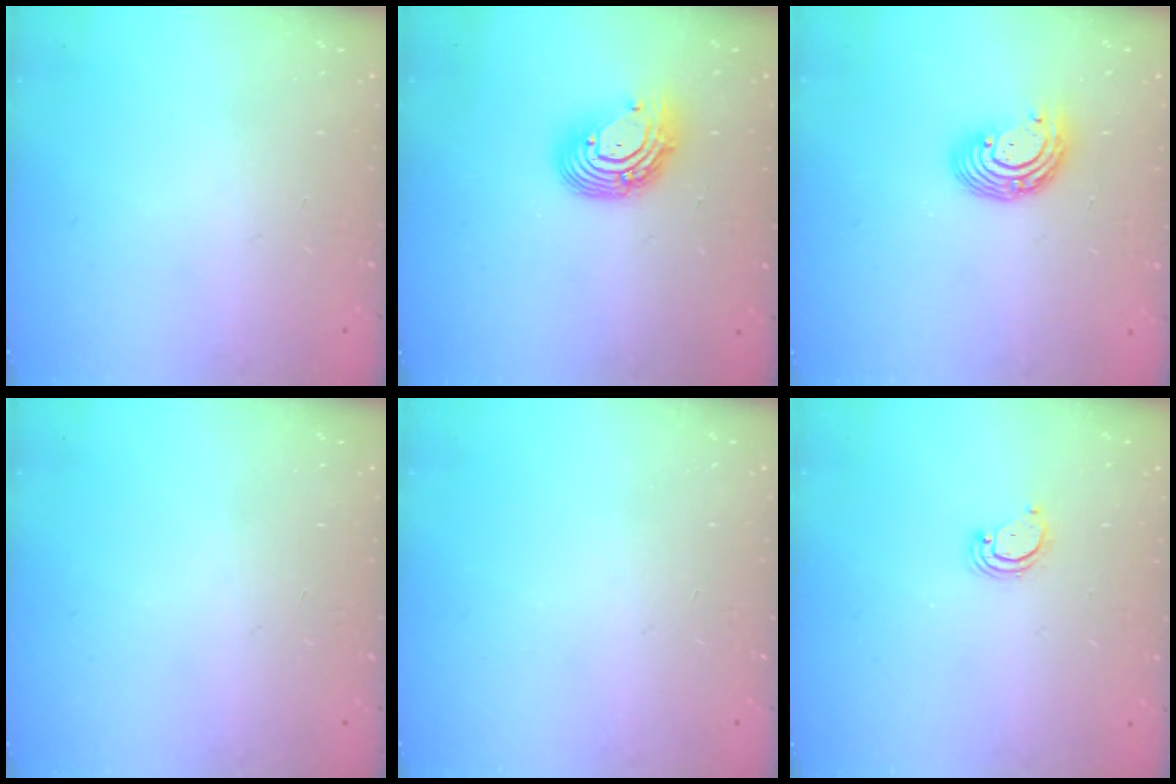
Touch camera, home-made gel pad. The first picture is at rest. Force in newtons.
{"total": 11.5, "press": 11.5, "slide": 1.1}
{"total": 8.1, "press": 8.0, "slide": 1.5}
{"total": 0.0}
{"total": 0.0}
{"total": 2.6, "press": 2.6, "slide": 0.1}